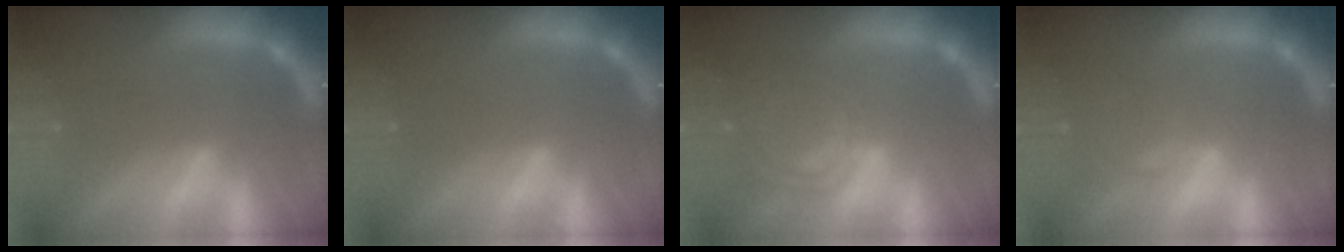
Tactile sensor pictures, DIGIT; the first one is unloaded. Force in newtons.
{"total": 0.0}
{"total": 6.5}
{"total": 3.5}